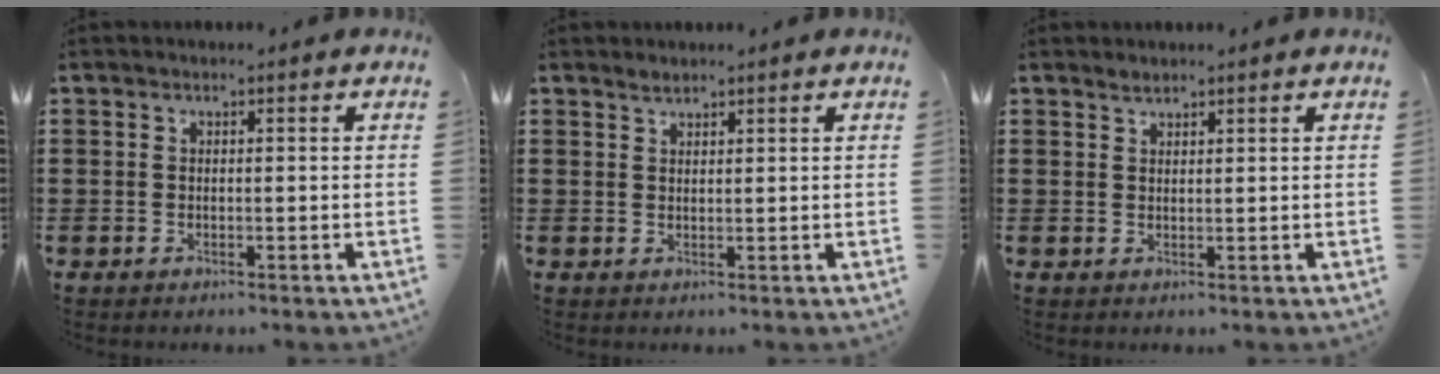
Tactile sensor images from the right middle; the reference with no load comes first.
{"total": 1.3, "force": [1.3, 0.2, 0.1], "torque": [-0.005, 0.000, 0.025]}
{"total": 1.2, "force": [1.2, 0.2, 0.1], "torque": [-0.004, 0.000, 0.023]}